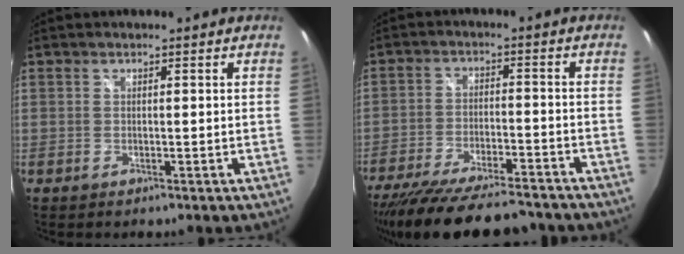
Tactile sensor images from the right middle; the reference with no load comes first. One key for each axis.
{"total": 20.1, "fx": -17.3, "fy": 4.4, "fz": 9.4, "tx": -0.182, "ty": -0.036, "tz": -0.258}